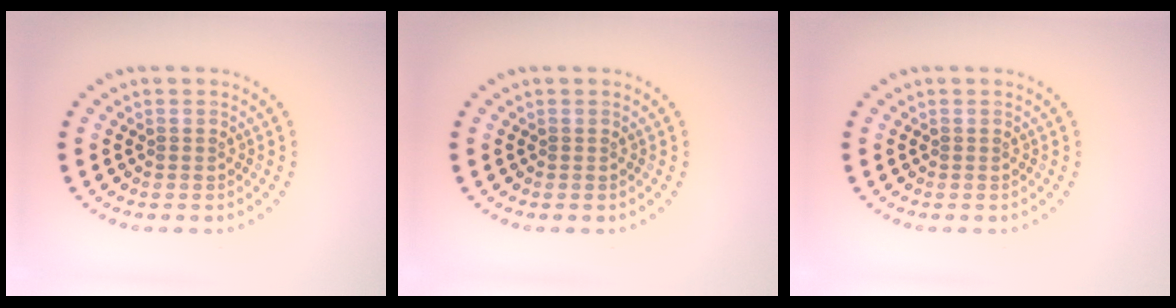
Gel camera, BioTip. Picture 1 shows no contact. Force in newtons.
{"total": 0.0}
{"total": 0.0}